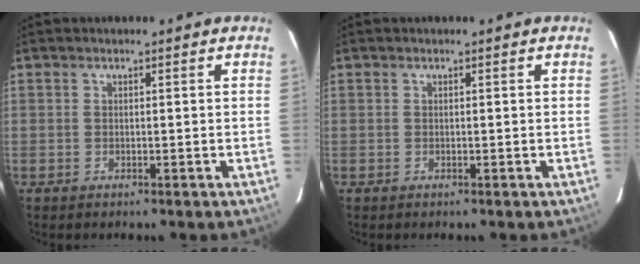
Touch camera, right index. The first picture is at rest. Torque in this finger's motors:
{"motor_torque": [0.00, 0.00, 0.01, 0.00]}